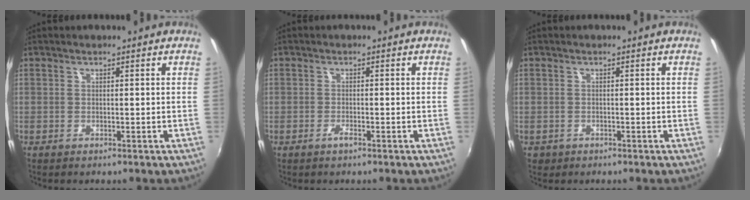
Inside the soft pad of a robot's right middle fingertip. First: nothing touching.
{"total": 1.1, "force": [-0.8, 0.2, 0.8], "torque": [-0.016, 0.000, -0.016]}
{"total": 1.4, "force": [-0.6, 1.2, 0.4], "torque": [-0.011, -0.003, -0.007]}